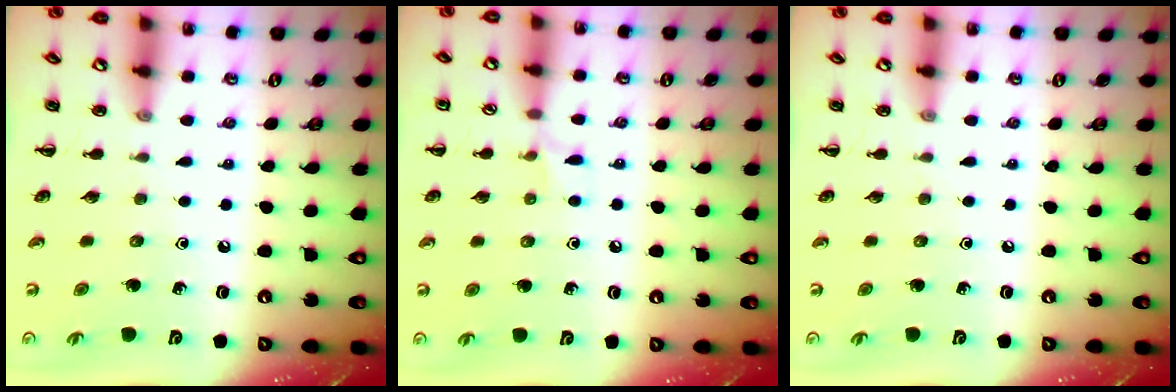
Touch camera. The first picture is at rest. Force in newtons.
{"total": 4.6, "press": 4.2, "slide": 1.8}
{"total": 0.0}